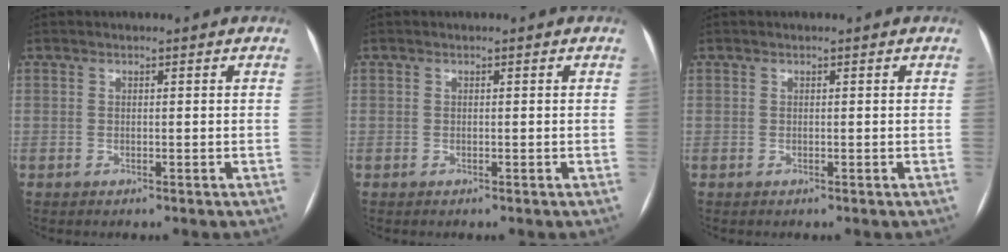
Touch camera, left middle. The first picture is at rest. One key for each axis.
{"total": 0.0}
{"total": 0.0}